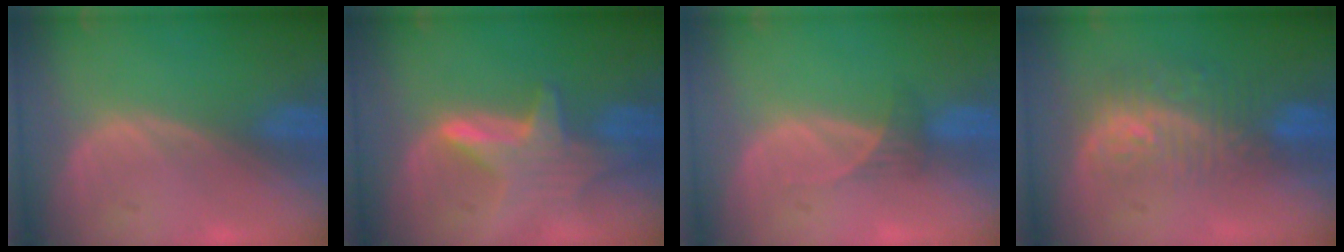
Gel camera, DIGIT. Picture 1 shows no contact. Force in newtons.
{"total": 6.8, "press": 6.4, "slide": 2.1}
{"total": 1.8, "press": 1.6, "slide": 0.8}
{"total": 9.6, "press": 8.0, "slide": 5.4}